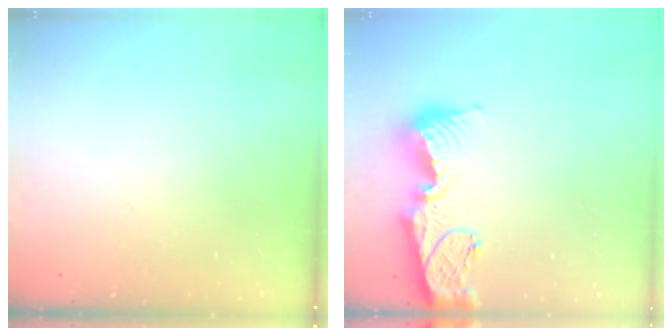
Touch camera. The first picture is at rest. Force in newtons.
{"total": 14.6, "press": 14.5, "slide": 1.4}